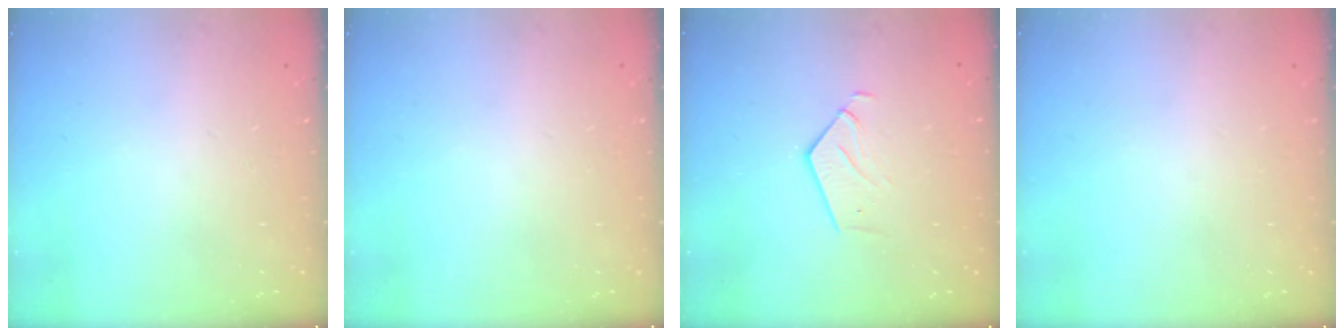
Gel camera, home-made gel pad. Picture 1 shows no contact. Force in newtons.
{"total": 0.0}
{"total": 2.8, "press": 2.8, "slide": 0.2}
{"total": 0.0}